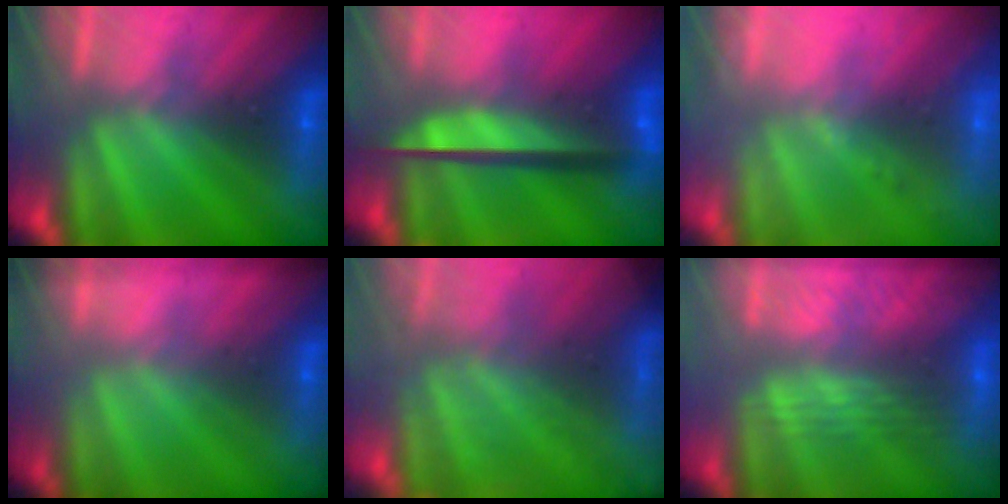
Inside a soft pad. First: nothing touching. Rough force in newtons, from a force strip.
{"total": 11.2}
{"total": 2.4}
{"total": 1.7}
{"total": 7.8}
{"total": 2.8}